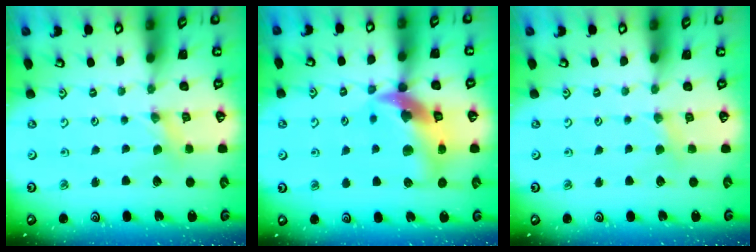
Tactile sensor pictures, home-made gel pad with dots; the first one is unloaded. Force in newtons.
{"total": 16.6, "press": 16.4, "slide": 2.4}
{"total": 3.2, "press": 3.2, "slide": 0.5}